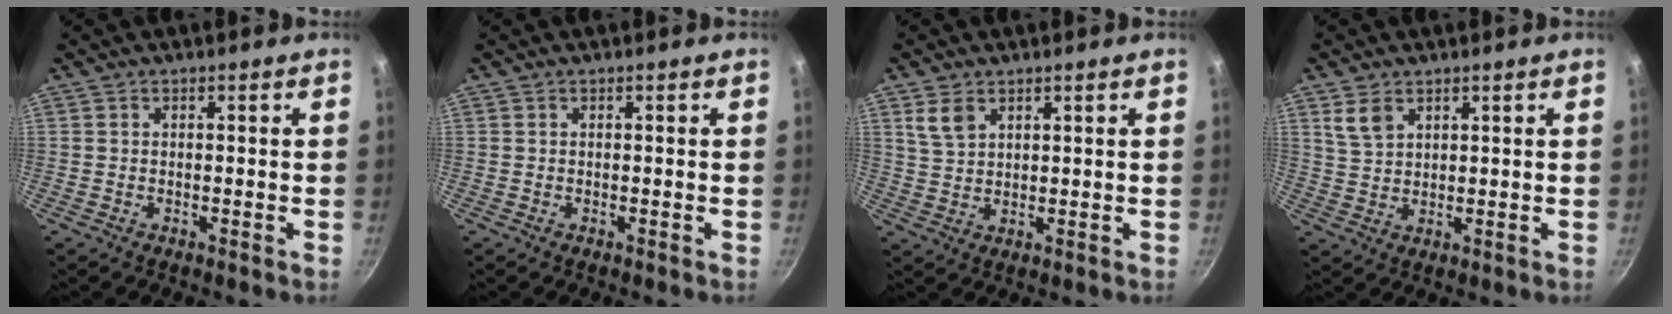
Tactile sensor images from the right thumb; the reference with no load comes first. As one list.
[{"total": 0.0}, {"total": 4.6, "force": [2.5, 2.8, 2.6], "torque": [-0.041, -0.008, 0.054]}, {"total": 4.6, "force": [2.6, 2.8, 2.5], "torque": [-0.040, -0.008, 0.057]}]